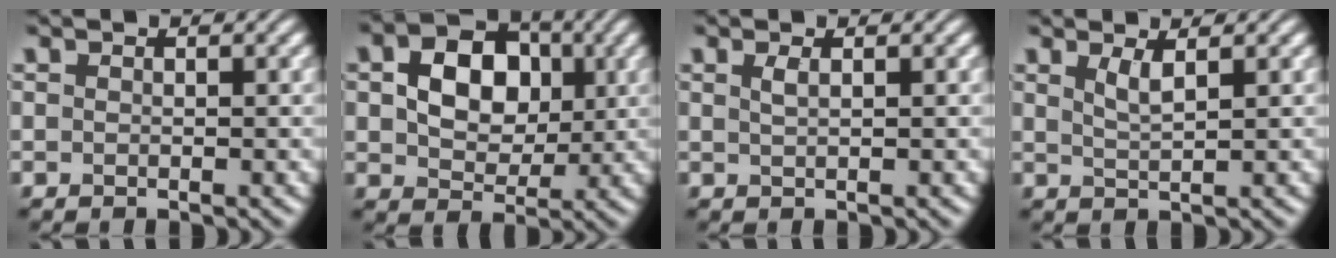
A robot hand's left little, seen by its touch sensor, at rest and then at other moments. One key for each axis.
{"total": 7.1, "fx": 1.2, "fy": 5.1, "fz": 4.8, "tx": -0.091, "ty": 0.005, "tz": 0.012}
{"total": 1.0, "fx": 0.4, "fy": 0.3, "fz": 0.8, "tx": -0.014, "ty": 0.003, "tz": 0.008}
{"total": 1.7, "fx": 0.9, "fy": 0.4, "fz": 1.4, "tx": -0.025, "ty": -0.002, "tz": 0.017}